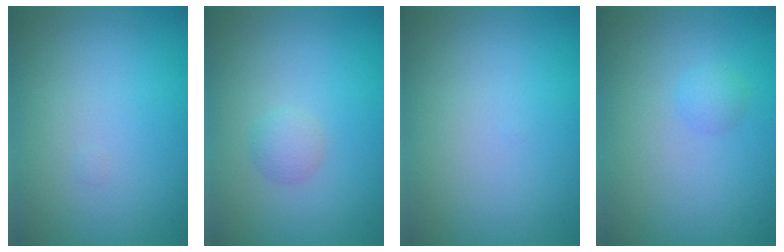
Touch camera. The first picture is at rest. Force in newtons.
{"total": 1.2, "press": 1.2, "slide": 0.1}
{"total": 0.0}
{"total": 1.0, "press": 1.0, "slide": 0.1}